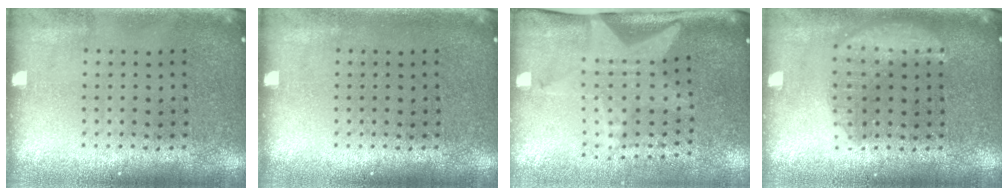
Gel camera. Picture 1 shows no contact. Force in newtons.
{"total": 0.0}
{"total": 1.9, "press": 1.5, "slide": 1.1}
{"total": 1.6, "press": 1.6, "slide": 0.2}